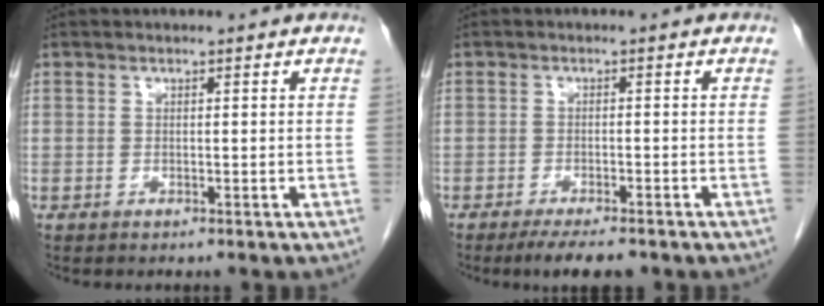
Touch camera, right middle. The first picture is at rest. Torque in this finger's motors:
{"motor_torque": [0.33, -0.25, 0.00, 0.01]}